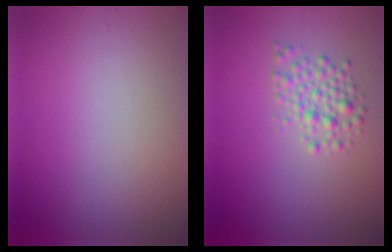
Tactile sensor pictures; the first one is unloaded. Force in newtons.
{"total": 2.3, "press": 2.3, "slide": 0.1}